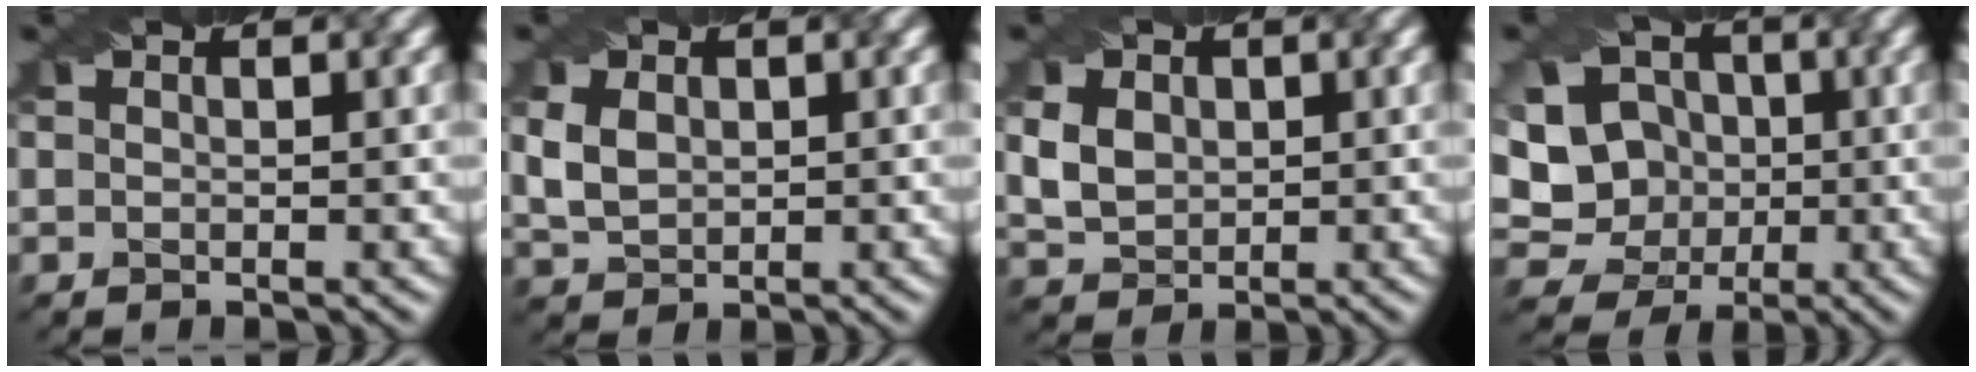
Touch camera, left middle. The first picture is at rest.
{"total": 3.0, "force": [0.4, 2.3, 1.9], "torque": [-0.051, 0.002, 0.012]}
{"total": 4.1, "force": [1.0, 3.3, 2.3], "torque": [-0.071, 0.012, 0.017]}
{"total": 11.0, "force": [0.6, 9.8, 4.9], "torque": [-0.125, 0.042, -0.015]}